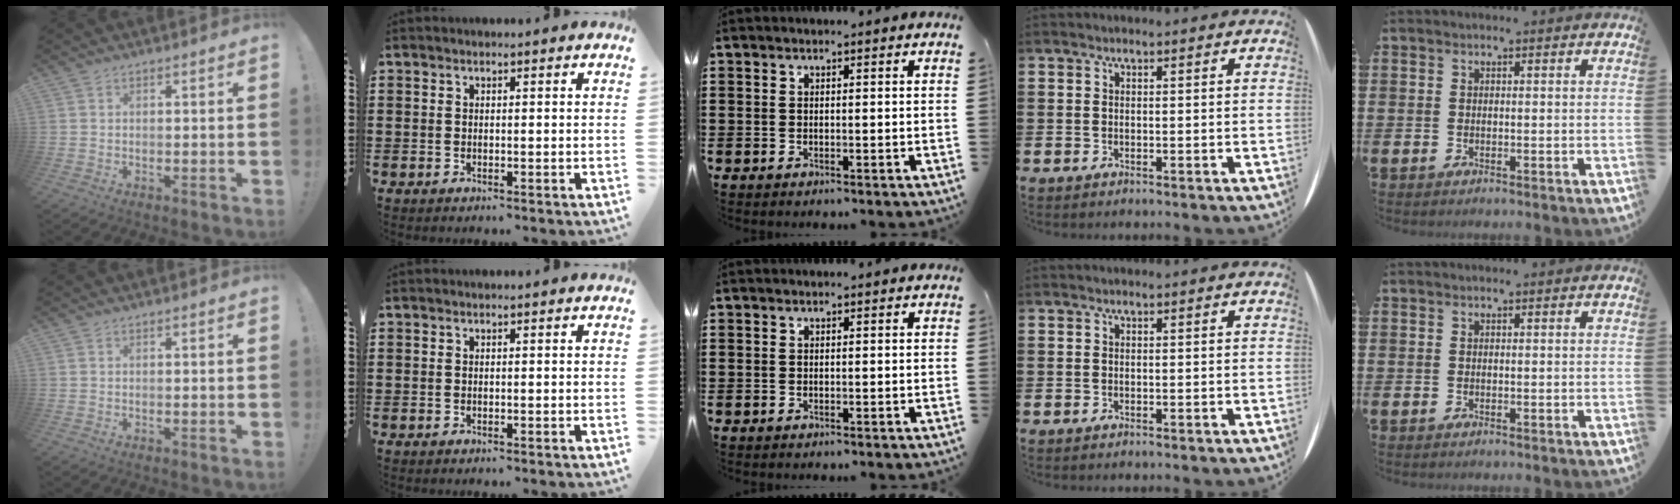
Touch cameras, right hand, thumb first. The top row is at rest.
{}